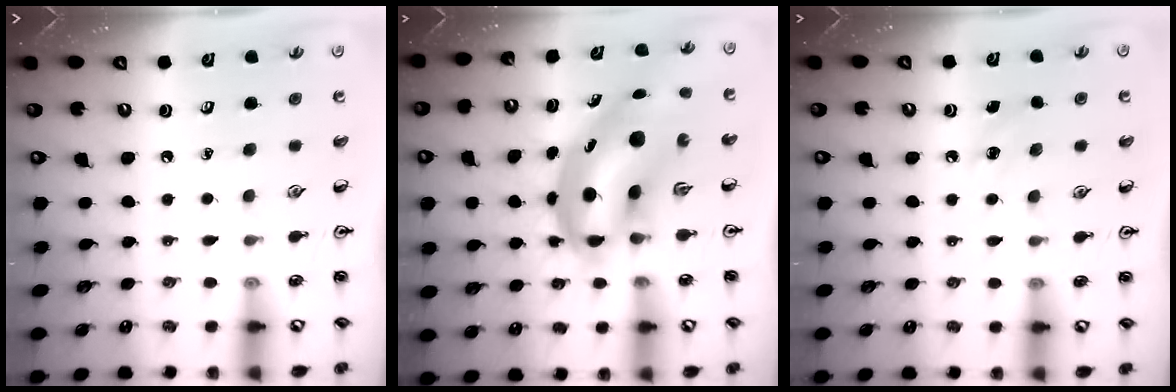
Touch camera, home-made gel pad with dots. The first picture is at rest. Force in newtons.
{"total": 9.6, "press": 9.2, "slide": 2.7}
{"total": 4.0, "press": 3.8, "slide": 1.5}